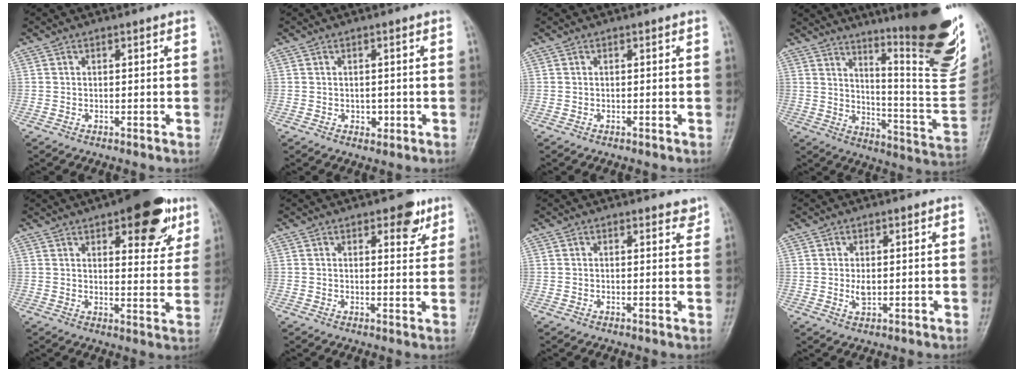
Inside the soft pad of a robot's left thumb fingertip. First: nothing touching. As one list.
[{"total": 1.7, "force": [-0.2, 1.4, 1.0], "torque": [-0.007, 0.000, 0.000]}, {"total": 0.0}, {"total": 28.2, "force": [16.9, 4.7, 22.2], "torque": [-0.270, -0.096, 0.243]}, {"total": 15.8, "force": [8.7, 6.4, 11.5], "torque": [-0.103, -0.031, 0.113]}, {"total": 5.3, "force": [3.2, 2.5, 3.4], "torque": [-0.023, -0.016, 0.037]}, {"total": 1.9, "force": [1.6, 0.7, 0.8], "torque": [0.003, -0.009, 0.016]}, {"total": 2.2, "force": [0.2, 1.3, 1.8], "torque": [-0.028, -0.005, 0.006]}]